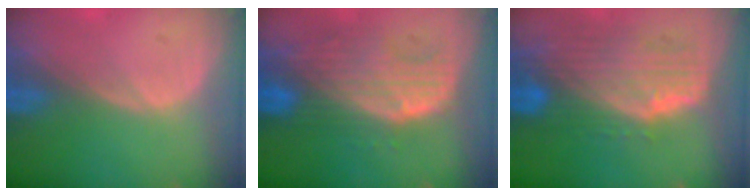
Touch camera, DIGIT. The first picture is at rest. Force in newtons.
{"total": 9.9, "press": 8.7, "slide": 4.8}
{"total": 10.0, "press": 8.8, "slide": 4.6}